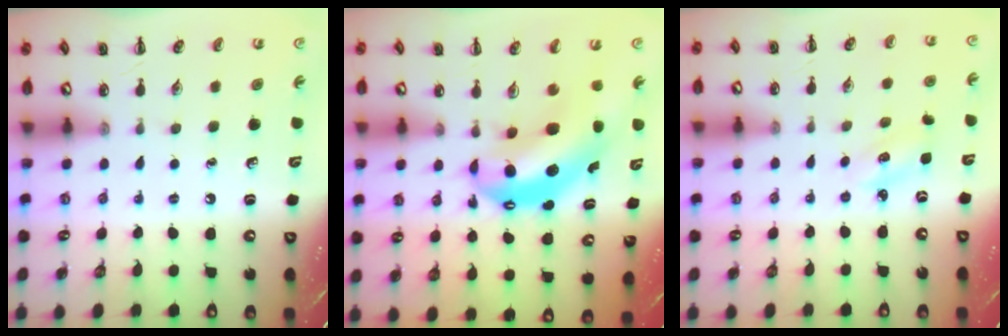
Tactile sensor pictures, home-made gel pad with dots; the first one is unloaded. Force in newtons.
{"total": 8.9, "press": 8.6, "slide": 2.4}
{"total": 2.8, "press": 2.7, "slide": 0.7}